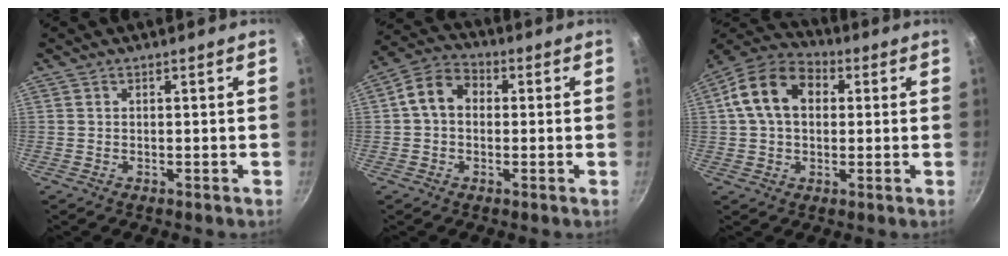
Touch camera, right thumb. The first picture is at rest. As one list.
[{"total": 7.6, "force": [0.6, 5.9, 4.7], "torque": [-0.064, 0.020, -0.009]}, {"total": 13.1, "force": [2.5, 9.4, 8.8], "torque": [-0.129, 0.025, 0.024]}]